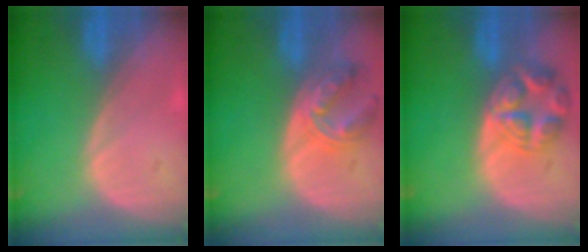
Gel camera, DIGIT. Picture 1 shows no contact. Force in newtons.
{"total": 7.6, "press": 6.6, "slide": 3.7}
{"total": 7.9, "press": 7.0, "slide": 3.6}